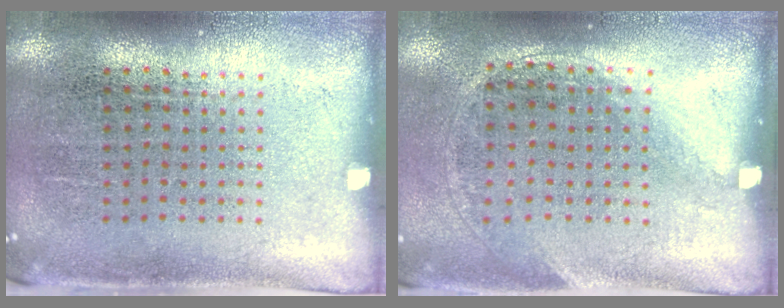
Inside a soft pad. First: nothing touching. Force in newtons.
{"total": 1.4, "press": 0.9, "slide": 1.0}